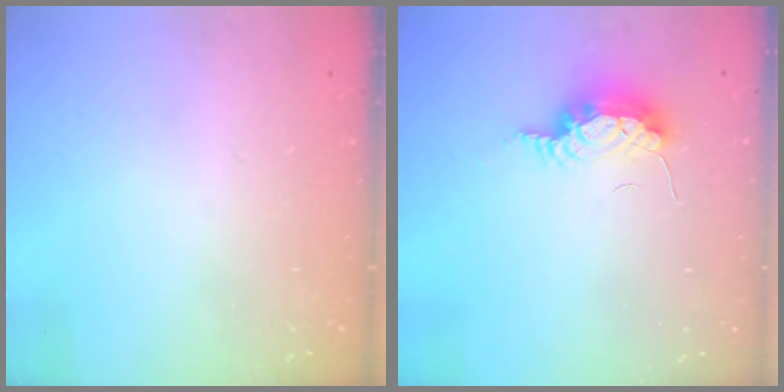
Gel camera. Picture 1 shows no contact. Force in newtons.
{"total": 7.6, "press": 7.3, "slide": 2.1}